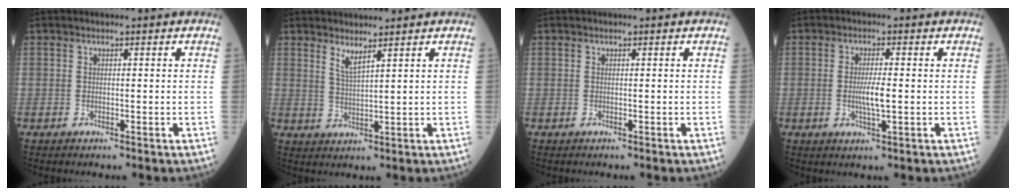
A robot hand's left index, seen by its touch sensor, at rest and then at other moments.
{"total": 2.7, "force": [2.1, -0.2, 1.7], "torque": [-0.037, -0.014, 0.045]}
{"total": 0.0}
{"total": 3.7, "force": [-0.3, 0.4, 3.7], "torque": [-0.074, -0.006, -0.004]}